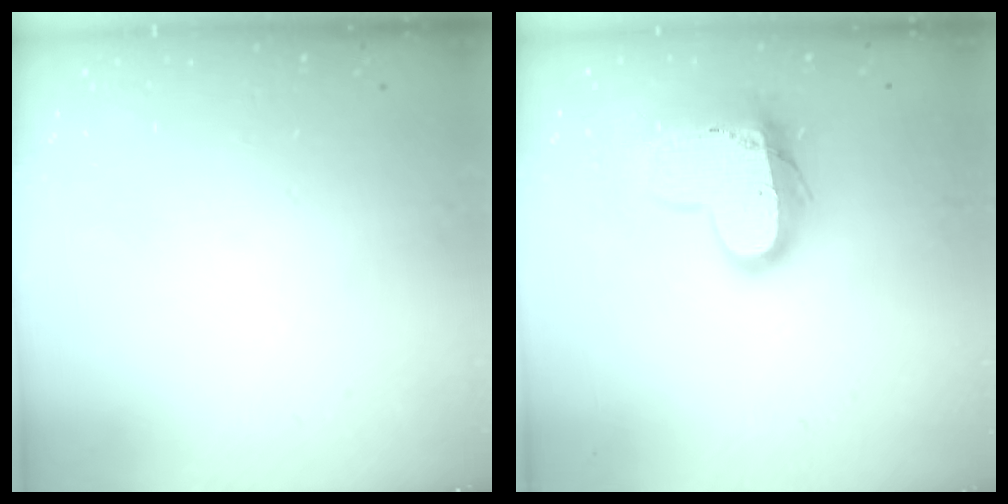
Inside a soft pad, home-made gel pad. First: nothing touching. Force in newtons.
{"total": 14.4, "press": 14.4, "slide": 1.1}